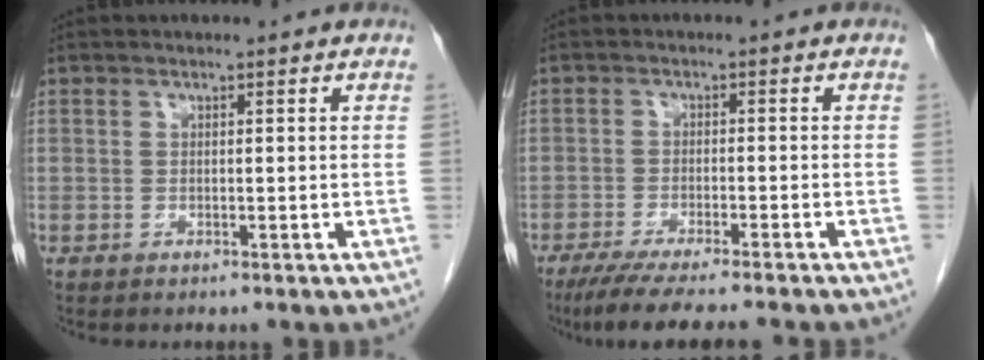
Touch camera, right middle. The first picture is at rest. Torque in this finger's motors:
{"motor_torque": [1.10, -1.04, 0.17, 0.06]}